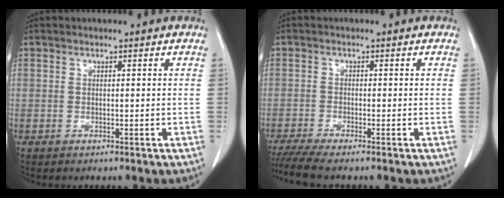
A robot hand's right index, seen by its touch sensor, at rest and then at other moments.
{"total": 5.1, "force": [-4.3, -0.5, 2.7], "torque": [-0.045, -0.016, -0.078]}